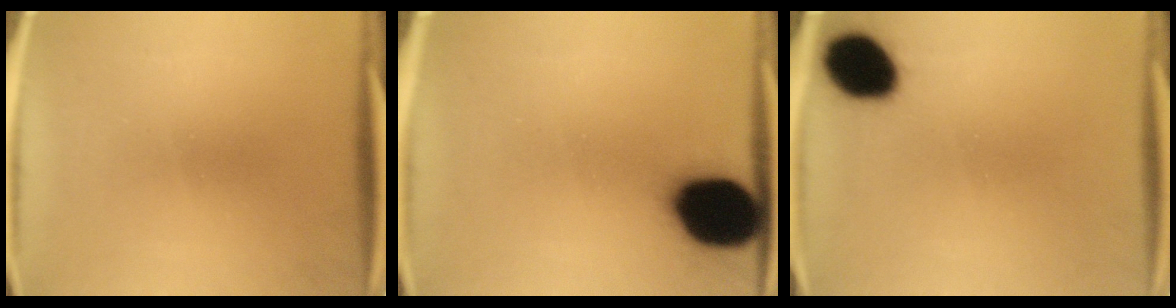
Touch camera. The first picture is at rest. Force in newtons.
{"total": 17.7}
{"total": 11.4}